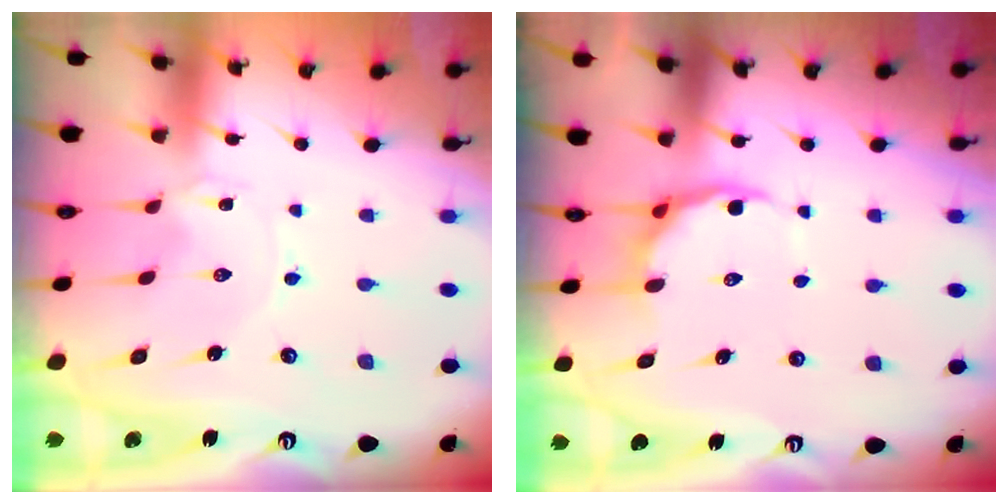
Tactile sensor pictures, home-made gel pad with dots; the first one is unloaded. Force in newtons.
{"total": 6.7, "press": 6.2, "slide": 2.5}